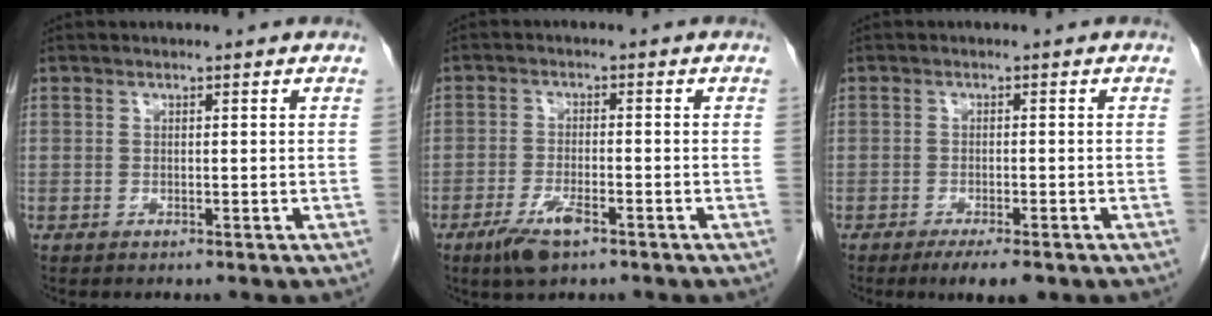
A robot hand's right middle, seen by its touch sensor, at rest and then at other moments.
{"total": 5.1, "force": [-3.1, 1.1, 3.8], "torque": [-0.082, -0.007, -0.054]}
{"total": 4.9, "force": [-3.3, 1.1, 3.3], "torque": [-0.045, -0.007, -0.047]}